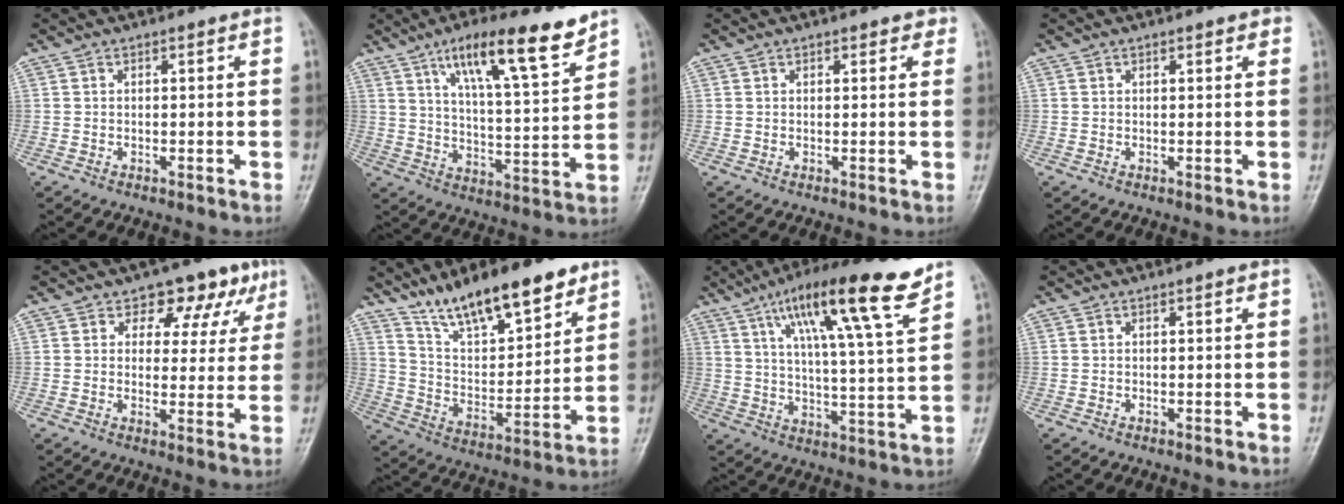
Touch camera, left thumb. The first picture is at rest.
{"total": 15.3, "force": [10.1, 3.3, 11.1], "torque": [-0.163, -0.049, 0.170]}
{"total": 1.7, "force": [1.1, 1.0, 0.8], "torque": [0.007, -0.003, 0.008]}
{"total": 1.3, "force": [0.8, 0.6, 0.8], "torque": [-0.003, -0.002, 0.007]}
{"total": 9.3, "force": [5.4, 6.3, 4.2], "torque": [-0.001, -0.018, 0.059]}
{"total": 17.1, "force": [12.6, 5.6, 10.2], "torque": [-0.133, -0.067, 0.224]}
{"total": 17.6, "force": [10.8, 2.0, 13.7], "torque": [-0.214, -0.040, 0.175]}
{"total": 0.0}